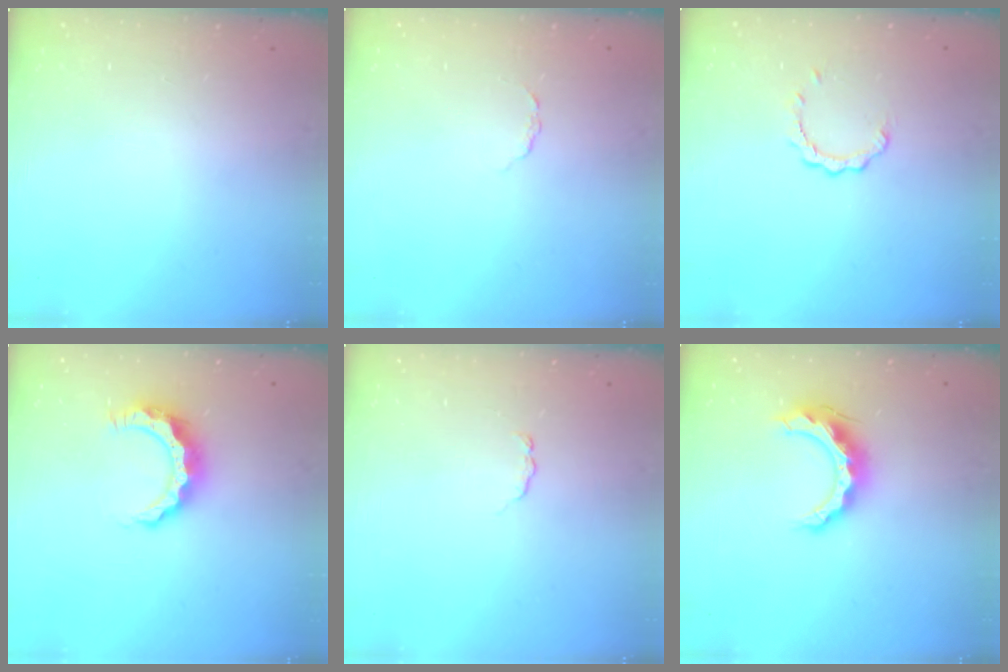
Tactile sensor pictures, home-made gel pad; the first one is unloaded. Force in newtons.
{"total": 1.5, "press": 1.5, "slide": 0.2}
{"total": 2.9, "press": 2.9, "slide": 0.4}
{"total": 8.4, "press": 8.4, "slide": 0.1}
{"total": 3.7, "press": 3.6, "slide": 0.4}
{"total": 12.9, "press": 12.9, "slide": 0.5}